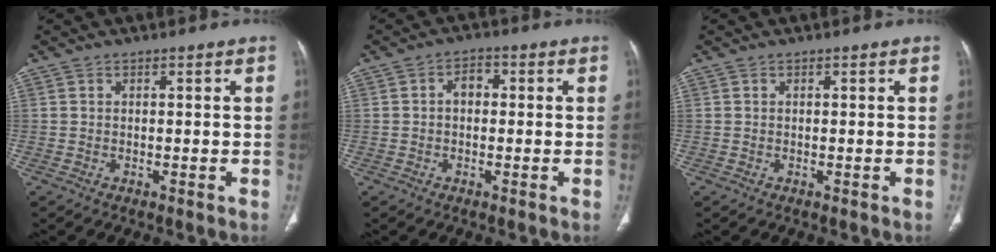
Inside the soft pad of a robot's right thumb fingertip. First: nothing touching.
{"total": 3.0, "force": [0.0, 2.2, 2.0], "torque": [-0.018, 0.015, -0.009]}
{"total": 0.0}